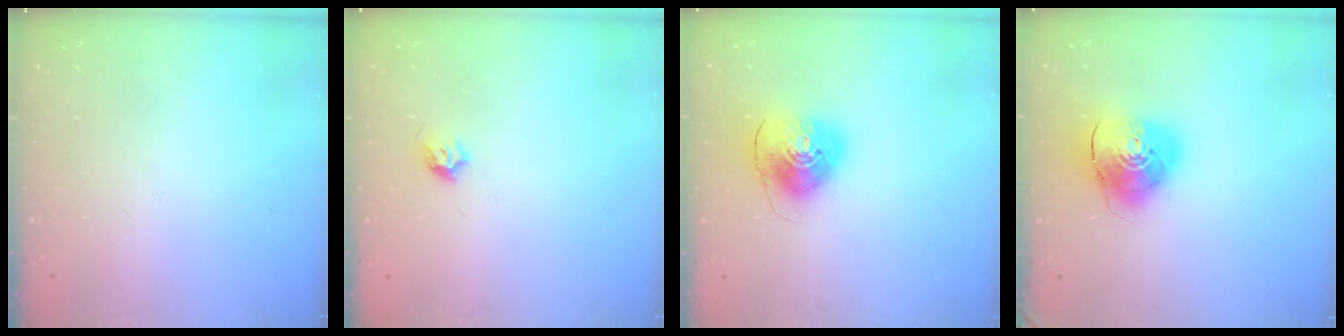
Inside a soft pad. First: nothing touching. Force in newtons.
{"total": 4.1, "press": 4.0, "slide": 0.7}
{"total": 8.9, "press": 8.7, "slide": 1.5}
{"total": 10.9, "press": 10.7, "slide": 1.6}